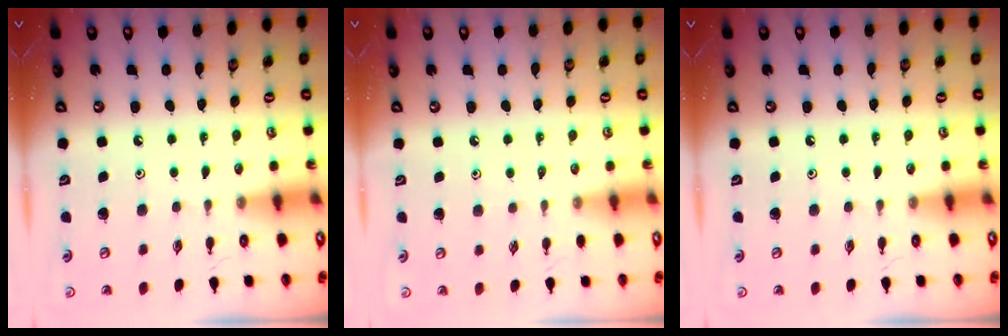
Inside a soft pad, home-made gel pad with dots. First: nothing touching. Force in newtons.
{"total": 1.9, "press": 1.9, "slide": 0.3}
{"total": 0.0}